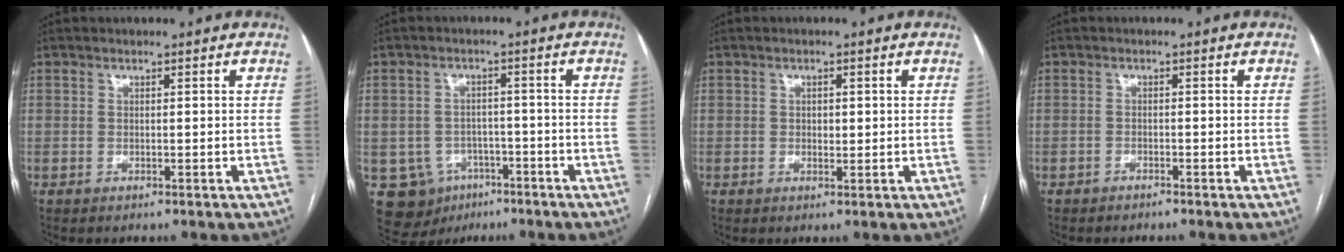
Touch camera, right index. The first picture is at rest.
{"total": 9.5, "force": [-4.3, 8.2, 2.4], "torque": [-0.053, 0.014, -0.050]}
{"total": 0.9, "force": [0.1, 0.5, 0.8], "torque": [-0.014, 0.000, 0.002]}
{"total": 0.8, "force": [-0.7, 0.2, 0.1], "torque": [-0.004, 0.000, -0.014]}